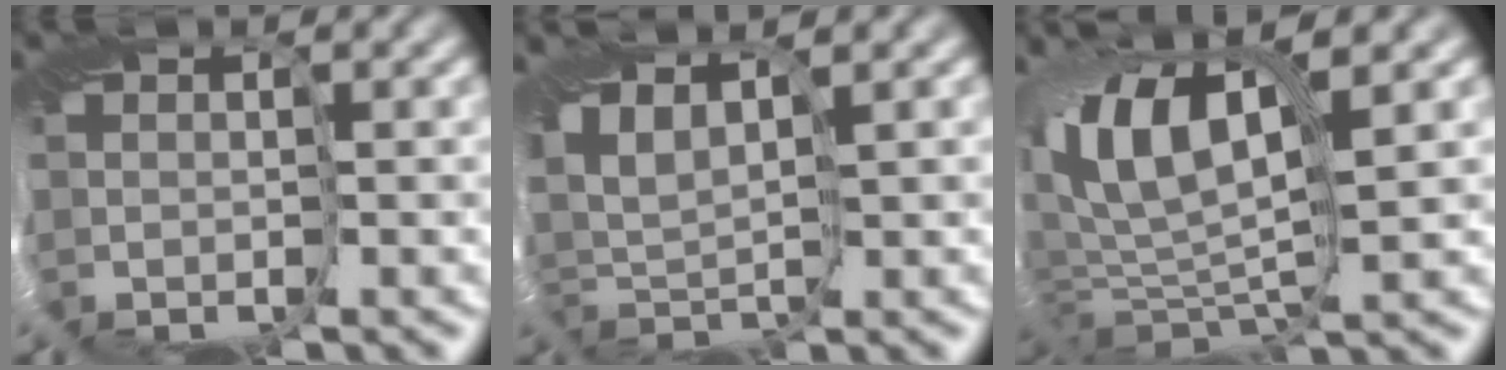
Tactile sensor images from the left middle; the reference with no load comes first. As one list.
[{"total": 4.4, "force": [0.4, 2.4, 3.7], "torque": [-0.078, -0.001, 0.008]}, {"total": 10.3, "force": [3.0, 4.3, 8.9], "torque": [-0.189, 0.007, 0.053]}]